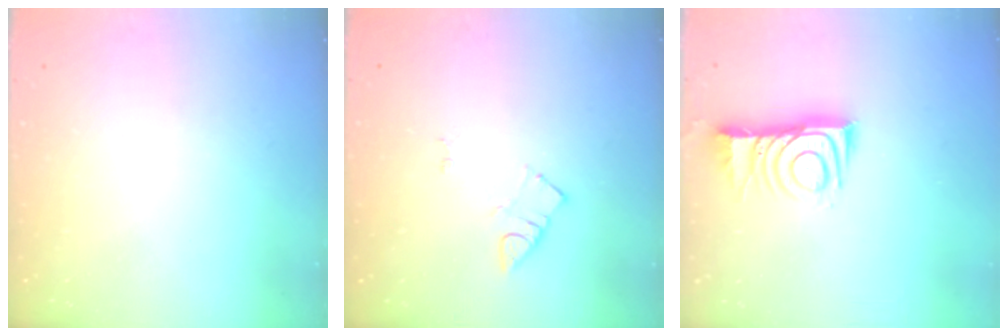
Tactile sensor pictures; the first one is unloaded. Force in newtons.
{"total": 4.5, "press": 4.4, "slide": 0.7}
{"total": 10.1, "press": 10.0, "slide": 0.9}